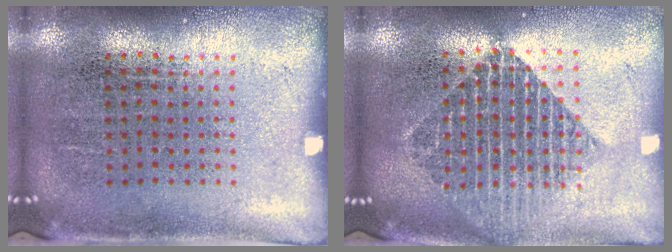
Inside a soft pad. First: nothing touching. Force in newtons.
{"total": 1.9, "press": 1.6, "slide": 1.0}